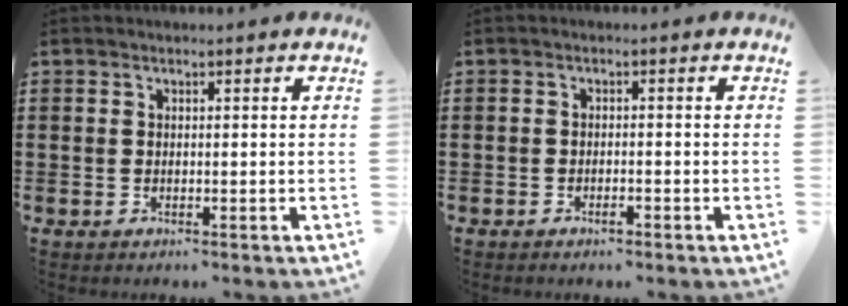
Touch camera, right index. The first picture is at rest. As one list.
[{"total": 1.1, "force": [-0.8, 0.2, 0.7], "torque": [-0.017, -0.005, -0.014]}]